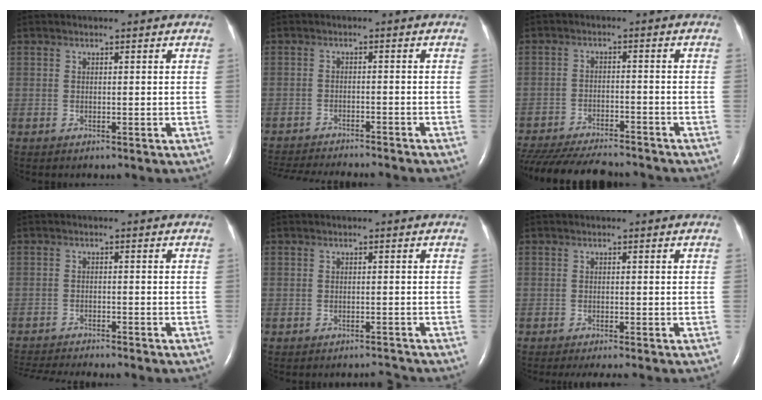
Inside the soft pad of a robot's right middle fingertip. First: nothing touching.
{"total": 15.8, "force": [-14.3, 2.0, 6.5], "torque": [-0.124, -0.029, -0.194]}
{"total": 18.4, "force": [-16.4, 3.6, 7.6], "torque": [-0.181, -0.037, -0.240]}
{"total": 9.3, "force": [-8.6, -0.1, 3.5], "torque": [-0.047, -0.013, -0.130]}
{"total": 1.6, "force": [-1.6, -0.3, -0.2], "torque": [0.001, -0.009, -0.019]}
{"total": 4.1, "force": [-3.5, 0.0, 2.2], "torque": [-0.025, -0.008, -0.049]}